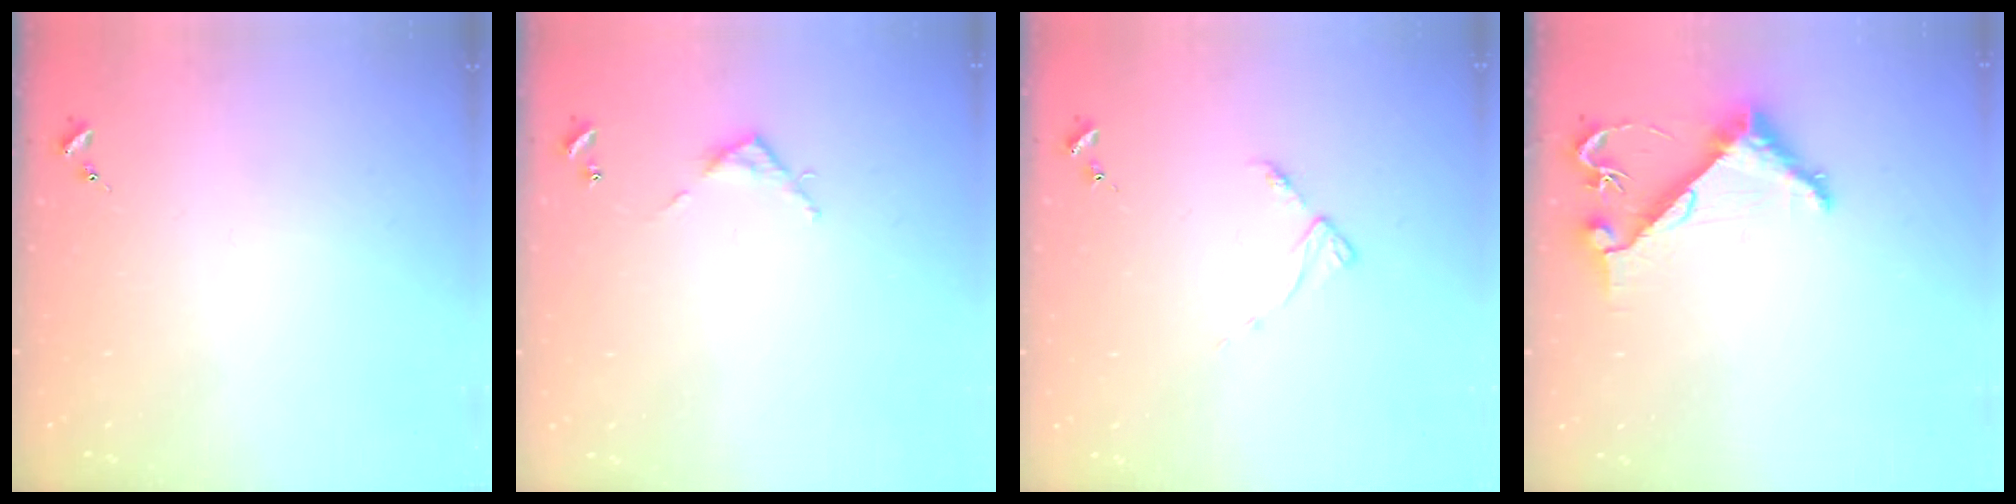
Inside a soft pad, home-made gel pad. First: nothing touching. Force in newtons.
{"total": 3.9, "press": 3.9, "slide": 0.3}
{"total": 4.4, "press": 4.3, "slide": 0.7}
{"total": 6.3, "press": 6.3, "slide": 0.6}